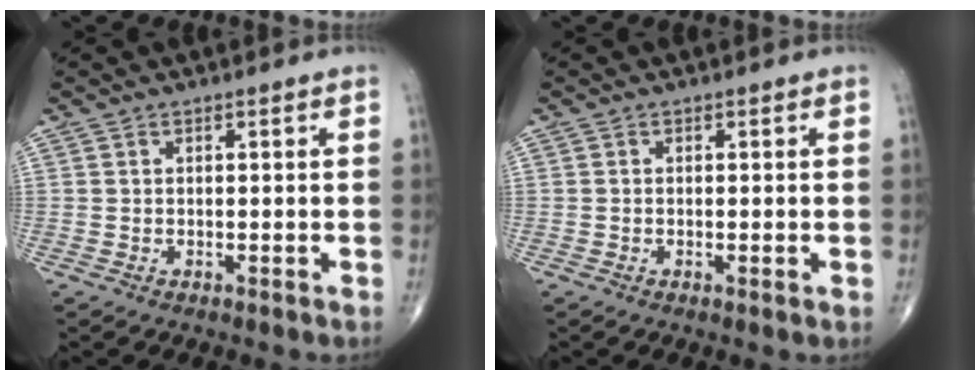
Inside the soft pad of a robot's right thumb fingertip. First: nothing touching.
{"total": 0.9, "force": [-0.2, 0.1, 0.9], "torque": [-0.018, -0.004, -0.003]}